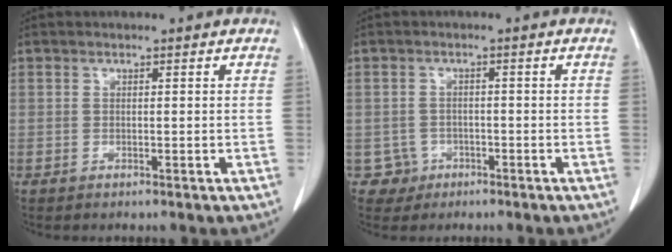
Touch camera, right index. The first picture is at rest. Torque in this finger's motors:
{"motor_torque": [-0.47, 0.10, -1.05, -0.21]}